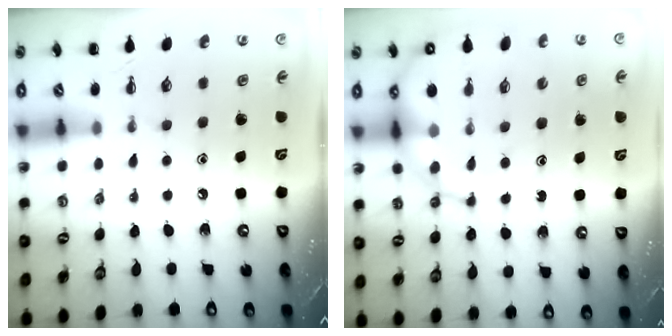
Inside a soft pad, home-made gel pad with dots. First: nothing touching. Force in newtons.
{"total": 14.0, "press": 13.7, "slide": 3.2}